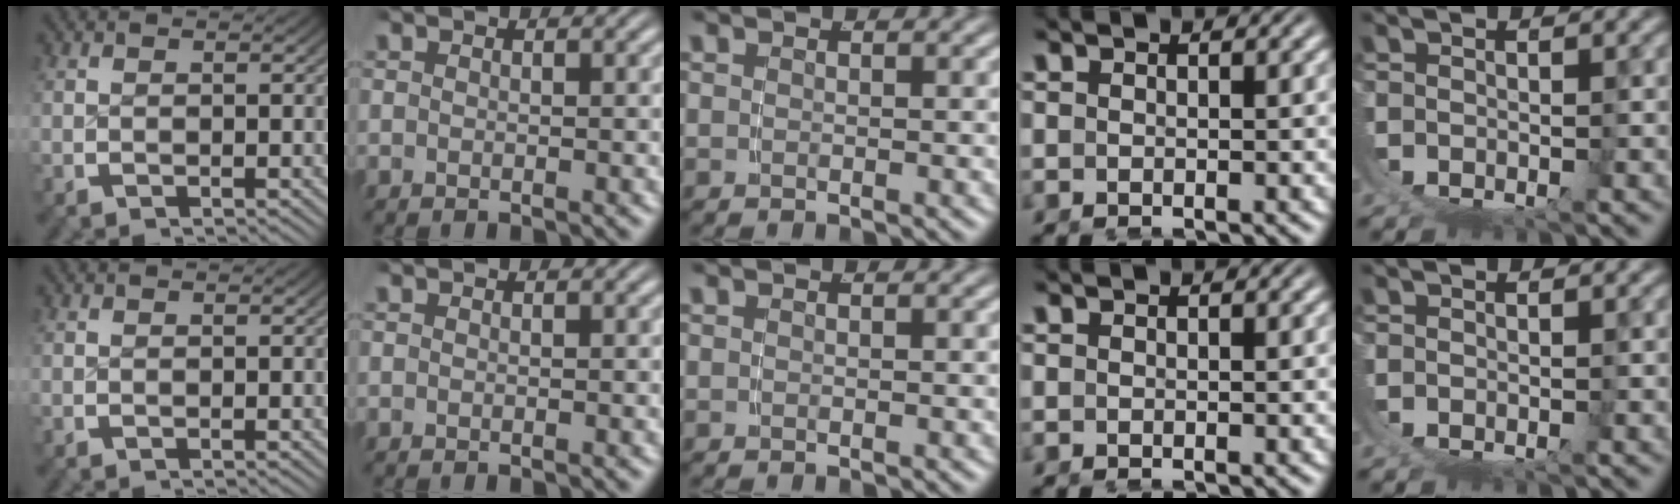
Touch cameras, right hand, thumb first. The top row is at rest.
{}